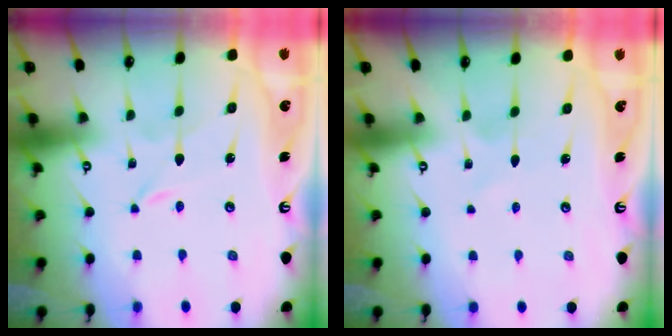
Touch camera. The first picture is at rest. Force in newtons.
{"total": 2.1, "press": 2.1, "slide": 0.1}